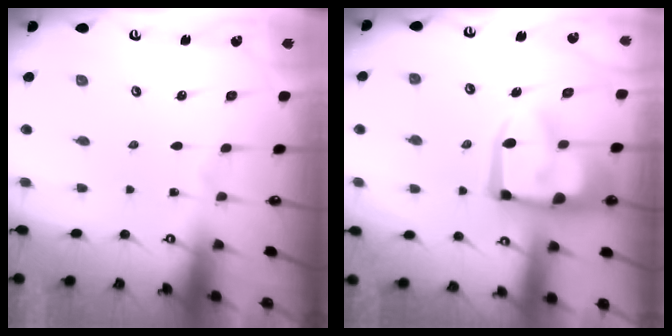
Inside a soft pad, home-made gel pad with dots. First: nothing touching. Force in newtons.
{"total": 19.5, "press": 19.4, "slide": 1.7}